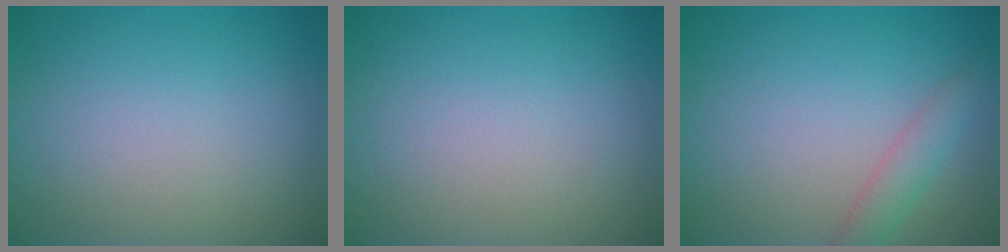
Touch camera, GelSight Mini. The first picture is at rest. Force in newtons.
{"total": 0.0}
{"total": 2.1, "press": 2.1, "slide": 0.1}